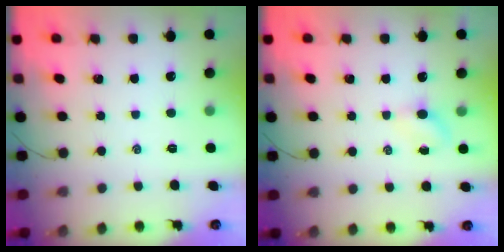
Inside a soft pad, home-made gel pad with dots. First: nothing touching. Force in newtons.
{"total": 3.1, "press": 2.9, "slide": 1.0}